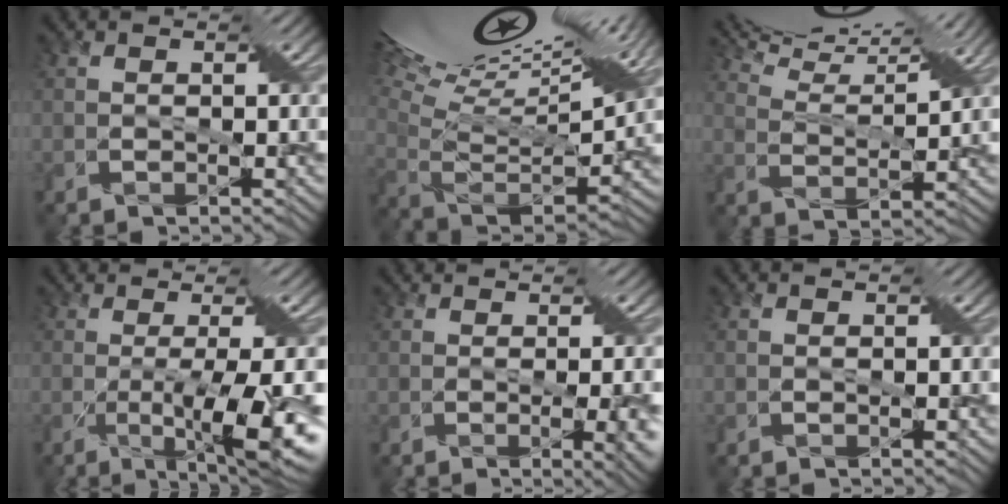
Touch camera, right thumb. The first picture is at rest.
{"total": 19.4, "force": [12.9, 4.3, 13.8], "torque": [-0.299, 0.041, 0.199]}
{"total": 12.6, "force": [11.2, 1.2, 5.6], "torque": [-0.139, 0.005, 0.163]}
{"total": 9.6, "force": [-2.6, 1.3, 9.2], "torque": [-0.149, -0.013, -0.026]}
{"total": 4.9, "force": [-0.3, 2.0, 4.5], "torque": [-0.067, -0.014, 0.007]}
{"total": 0.0}